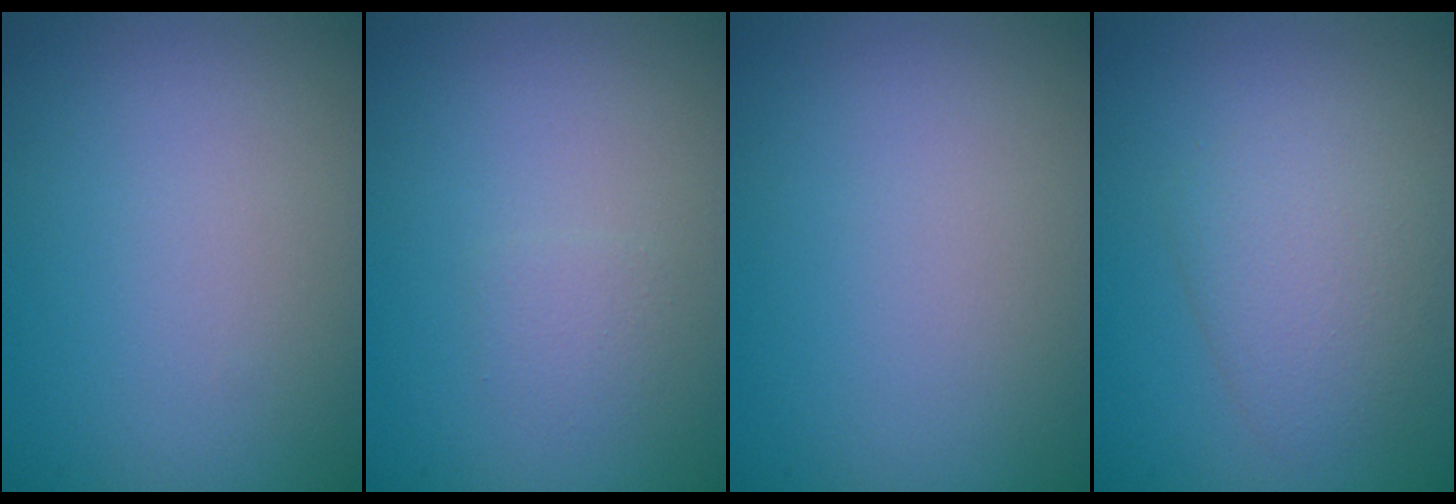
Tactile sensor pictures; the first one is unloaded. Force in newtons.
{"total": 1.0, "press": 1.0, "slide": 0.1}
{"total": 0.0}
{"total": 3.1, "press": 3.1, "slide": 0.0}